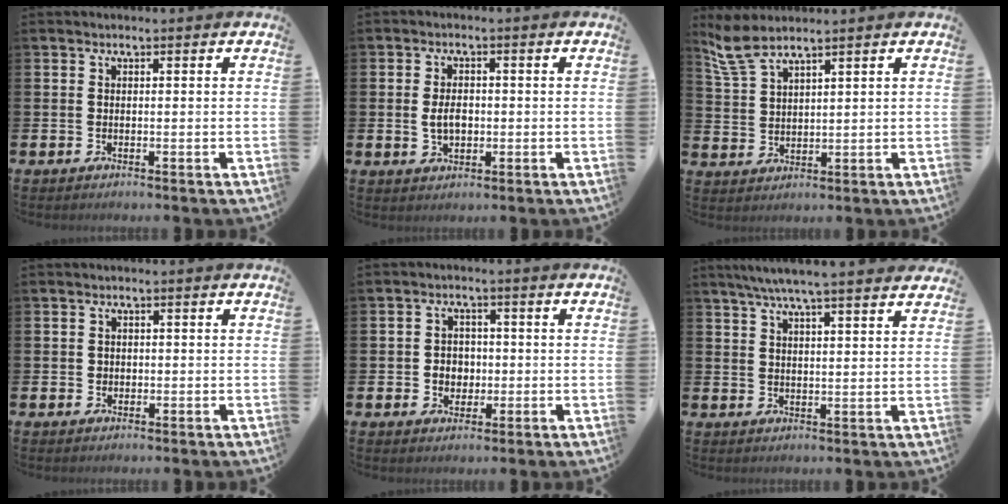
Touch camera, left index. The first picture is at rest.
{"total": 3.3, "force": [-0.1, 2.1, 2.5], "torque": [-0.028, -0.001, -0.008]}
{"total": 5.1, "force": [4.6, 0.9, 2.0], "torque": [-0.054, -0.010, 0.086]}
{"total": 1.0, "force": [0.3, 0.9, 0.2], "torque": [0.007, 0.003, 0.001]}
{"total": 3.1, "force": [-0.1, 2.9, 1.0], "torque": [-0.010, 0.001, -0.012]}
{"total": 5.9, "force": [5.5, -0.2, 2.2], "torque": [-0.058, -0.020, 0.097]}